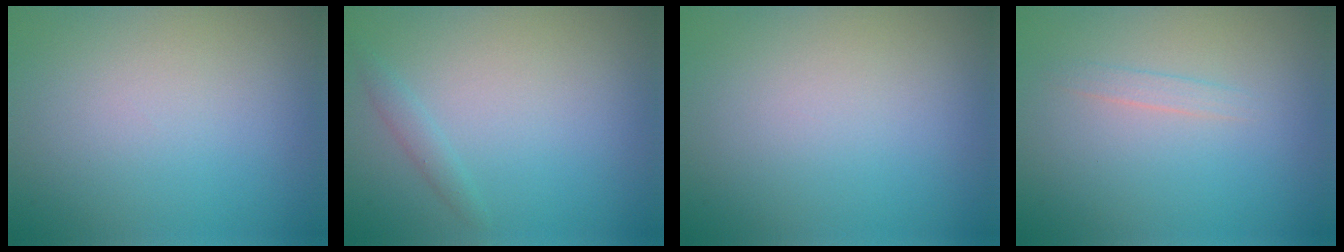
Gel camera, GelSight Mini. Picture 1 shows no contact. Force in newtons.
{"total": 1.0, "press": 1.0, "slide": 0.1}
{"total": 0.0}
{"total": 0.9, "press": 0.9, "slide": 0.1}